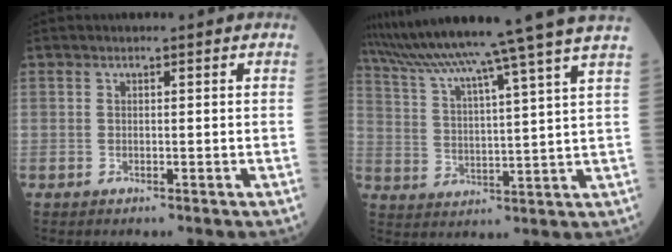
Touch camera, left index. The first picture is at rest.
{"total": 19.6, "force": [16.7, -3.0, 10.0], "torque": [-0.172, -0.027, 0.240]}